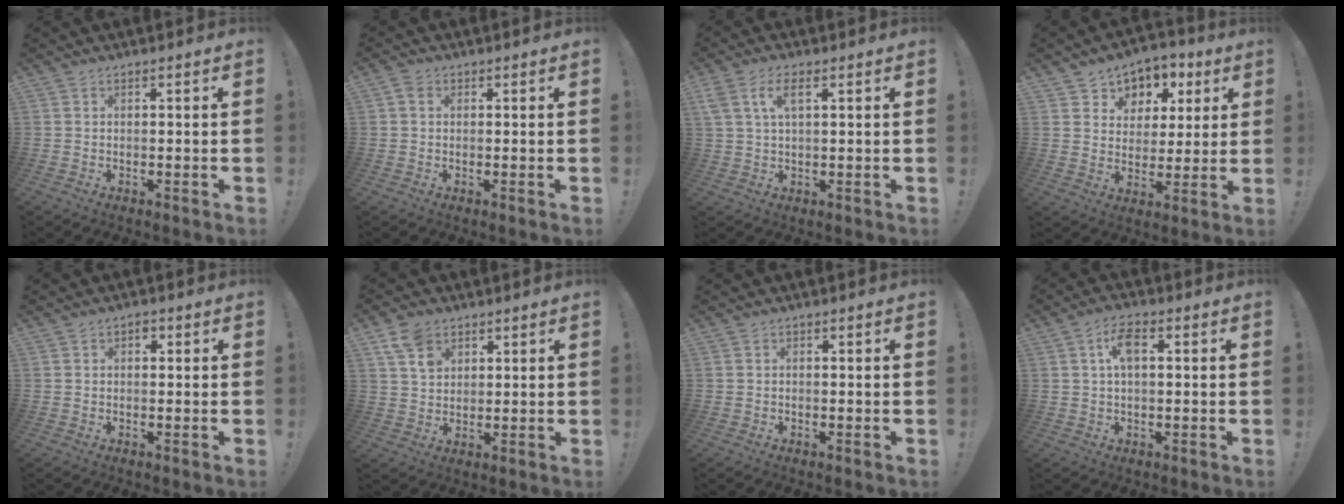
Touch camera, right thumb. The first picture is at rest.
{"total": 2.0, "force": [0.6, 1.6, 1.0], "torque": [-0.026, 0.008, 0.012]}
{"total": 6.0, "force": [2.4, 2.4, 5.0], "torque": [-0.099, 0.000, 0.041]}
{"total": 7.5, "force": [3.0, 6.6, 1.9], "torque": [-0.022, -0.026, 0.062]}
{"total": 1.6, "force": [0.4, 1.2, 1.0], "torque": [-0.006, 0.000, 0.002]}
{"total": 8.0, "force": [4.5, 5.6, 3.5], "torque": [-0.067, -0.011, 0.090]}
{"total": 0.0}
{"total": 6.1, "force": [1.3, 2.7, 5.3], "torque": [-0.092, 0.011, 0.022]}